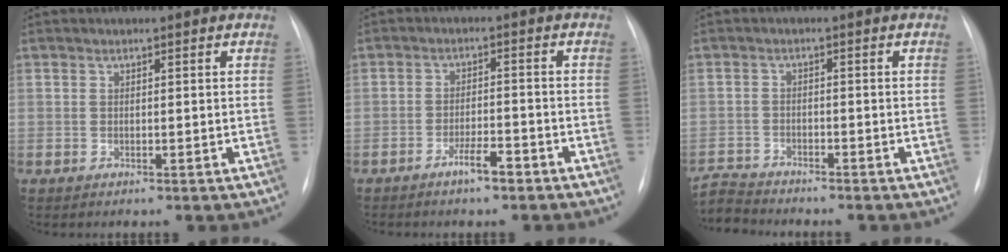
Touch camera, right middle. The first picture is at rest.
{"total": 3.5, "force": [-2.5, 0.5, 2.4], "torque": [-0.044, 0.001, -0.045]}
{"total": 4.4, "force": [-4.4, 0.0, -0.7], "torque": [0.015, -0.012, -0.082]}